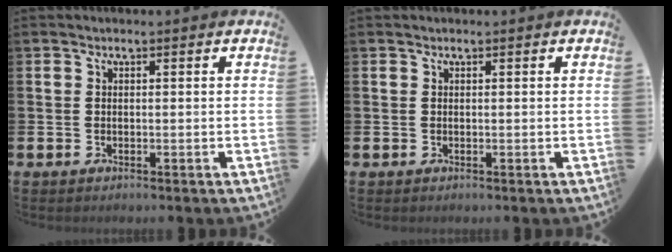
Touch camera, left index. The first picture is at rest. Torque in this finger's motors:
{"motor_torque": [0.38, -0.54, -0.01, -0.01]}